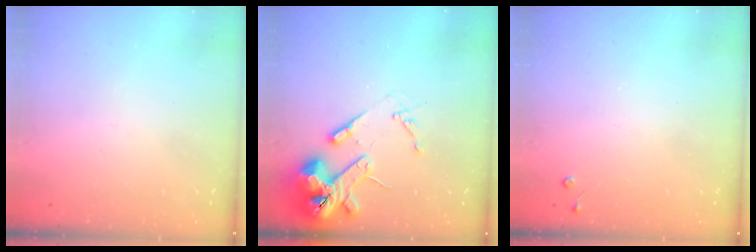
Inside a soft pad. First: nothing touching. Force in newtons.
{"total": 13.6, "press": 13.4, "slide": 2.0}
{"total": 2.7, "press": 2.7, "slide": 0.4}